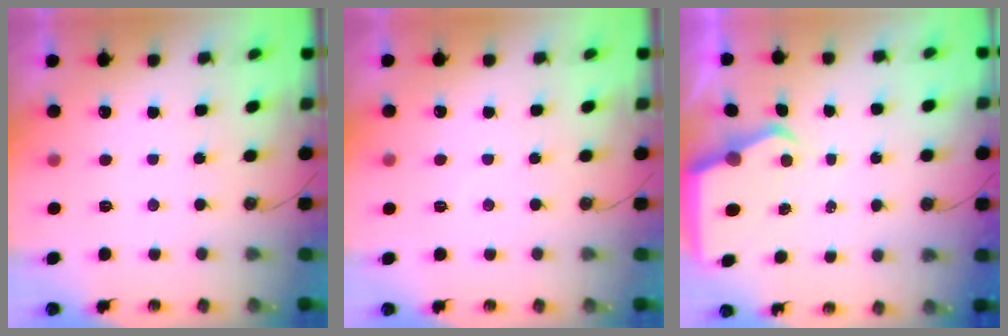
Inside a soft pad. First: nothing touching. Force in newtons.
{"total": 3.3, "press": 3.3, "slide": 0.5}
{"total": 5.8, "press": 5.7, "slide": 0.6}